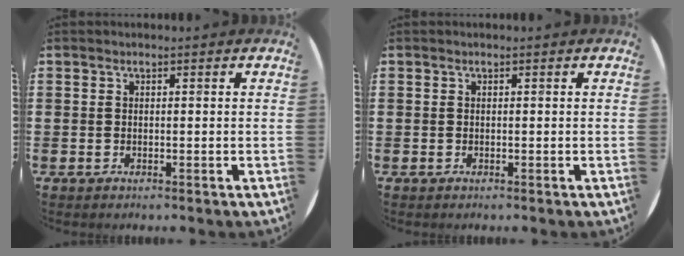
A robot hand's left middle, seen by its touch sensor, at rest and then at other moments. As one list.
[{"total": 0.0}]